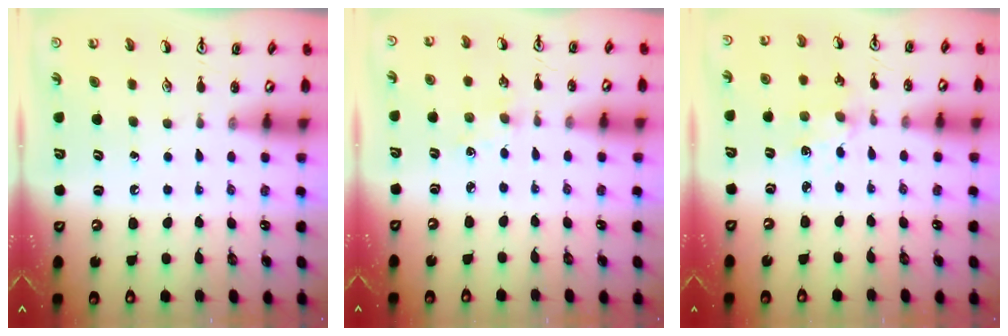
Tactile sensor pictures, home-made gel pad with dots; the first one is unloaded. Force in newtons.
{"total": 1.3, "press": 1.3, "slide": 0.3}
{"total": 2.8, "press": 2.7, "slide": 0.4}